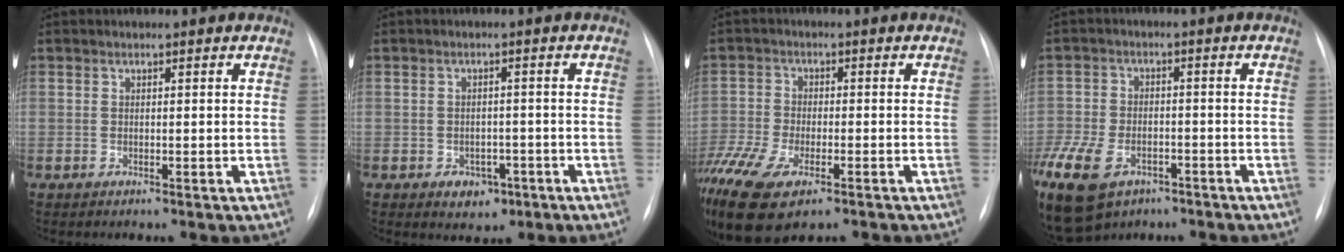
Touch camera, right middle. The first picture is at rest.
{"total": 3.6, "force": [-1.8, 2.6, 1.7], "torque": [-0.016, 0.007, -0.015]}
{"total": 16.9, "force": [-10.9, 6.5, 11.1], "torque": [-0.284, -0.032, -0.185]}
{"total": 25.5, "force": [-13.5, 16.7, 13.7], "torque": [-0.424, -0.033, -0.215]}